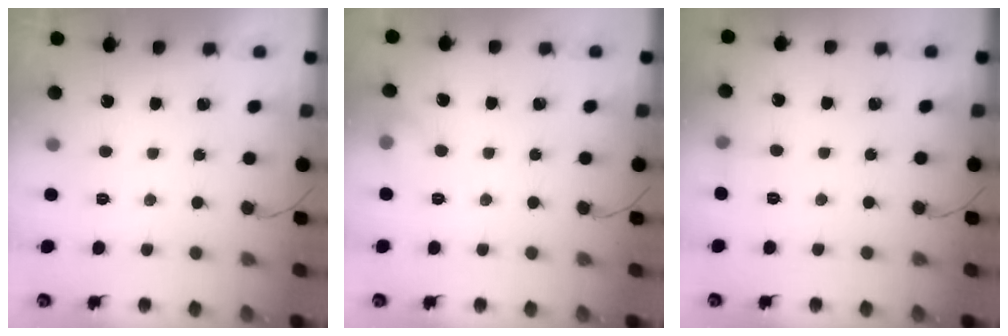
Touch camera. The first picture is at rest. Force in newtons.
{"total": 5.5, "press": 5.1, "slide": 1.9}
{"total": 4.2, "press": 3.8, "slide": 1.8}